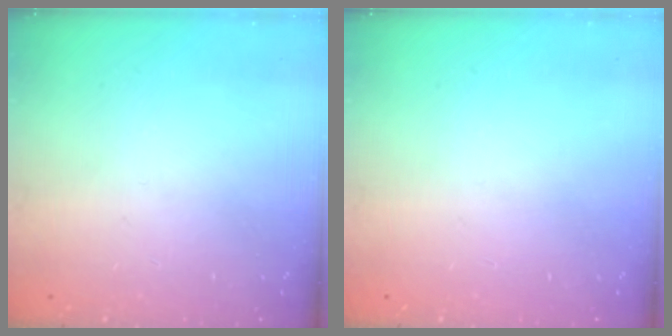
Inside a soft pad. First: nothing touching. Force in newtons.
{"total": 0.0}